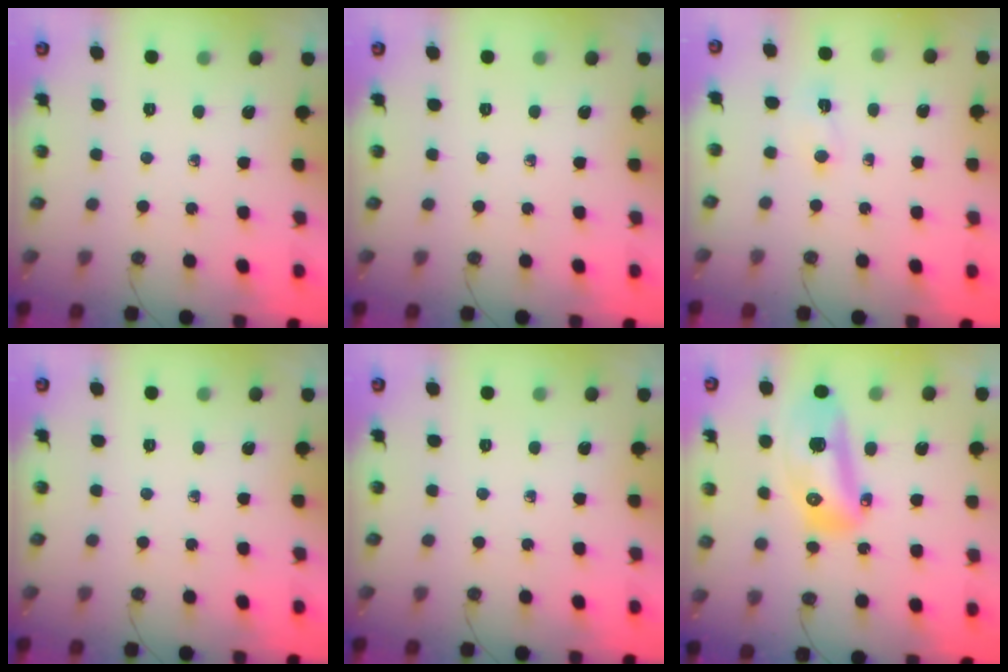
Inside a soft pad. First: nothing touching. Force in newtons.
{"total": 0.0}
{"total": 2.7, "press": 2.7, "slide": 0.5}
{"total": 0.0}
{"total": 0.0}
{"total": 15.7, "press": 15.5, "slide": 2.2}